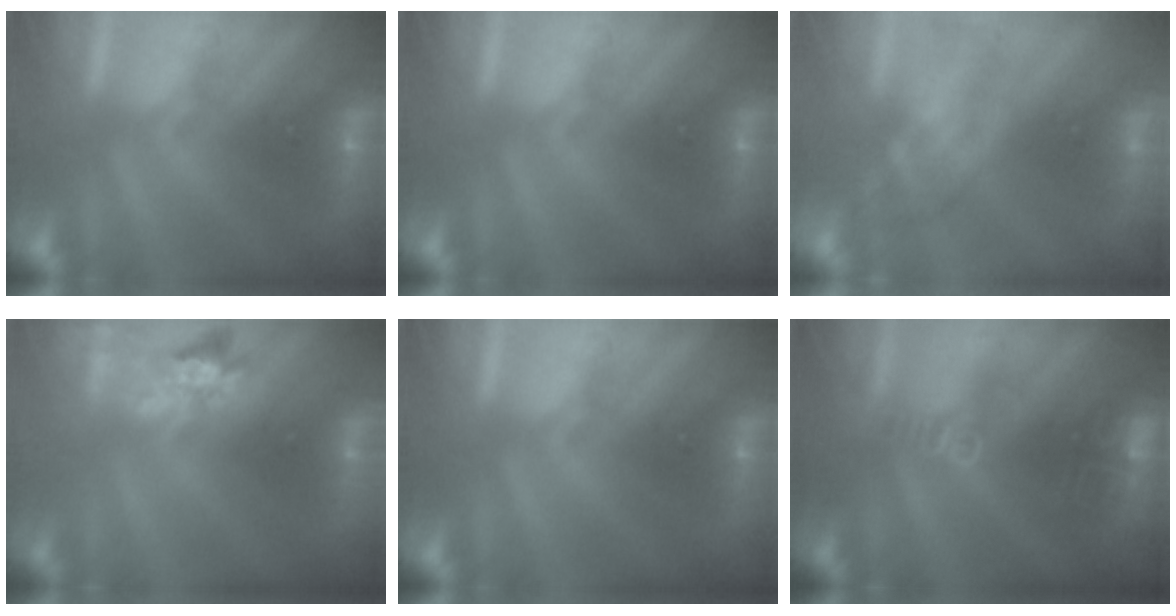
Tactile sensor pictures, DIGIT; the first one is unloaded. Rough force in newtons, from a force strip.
{"total": 0.0}
{"total": 2.7}
{"total": 2.4}
{"total": 0.0}
{"total": 2.7}